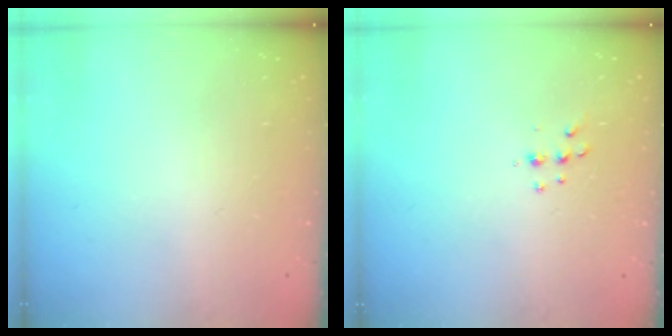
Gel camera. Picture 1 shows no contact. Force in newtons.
{"total": 5.7, "press": 5.6, "slide": 0.8}